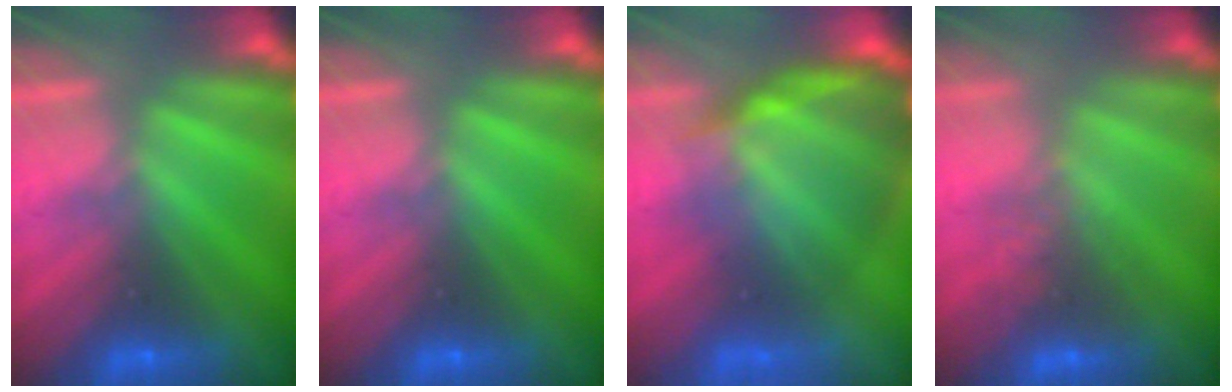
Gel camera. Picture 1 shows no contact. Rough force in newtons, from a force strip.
{"total": 0.0}
{"total": 7.7}
{"total": 2.9}